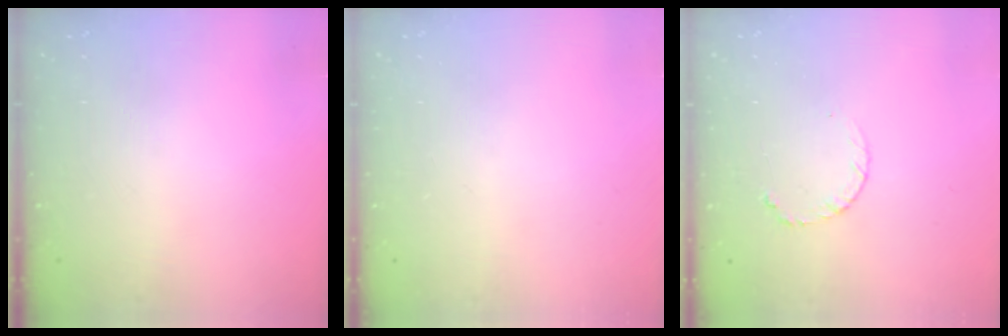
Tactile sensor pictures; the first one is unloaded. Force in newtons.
{"total": 0.0}
{"total": 3.7, "press": 3.7, "slide": 0.5}